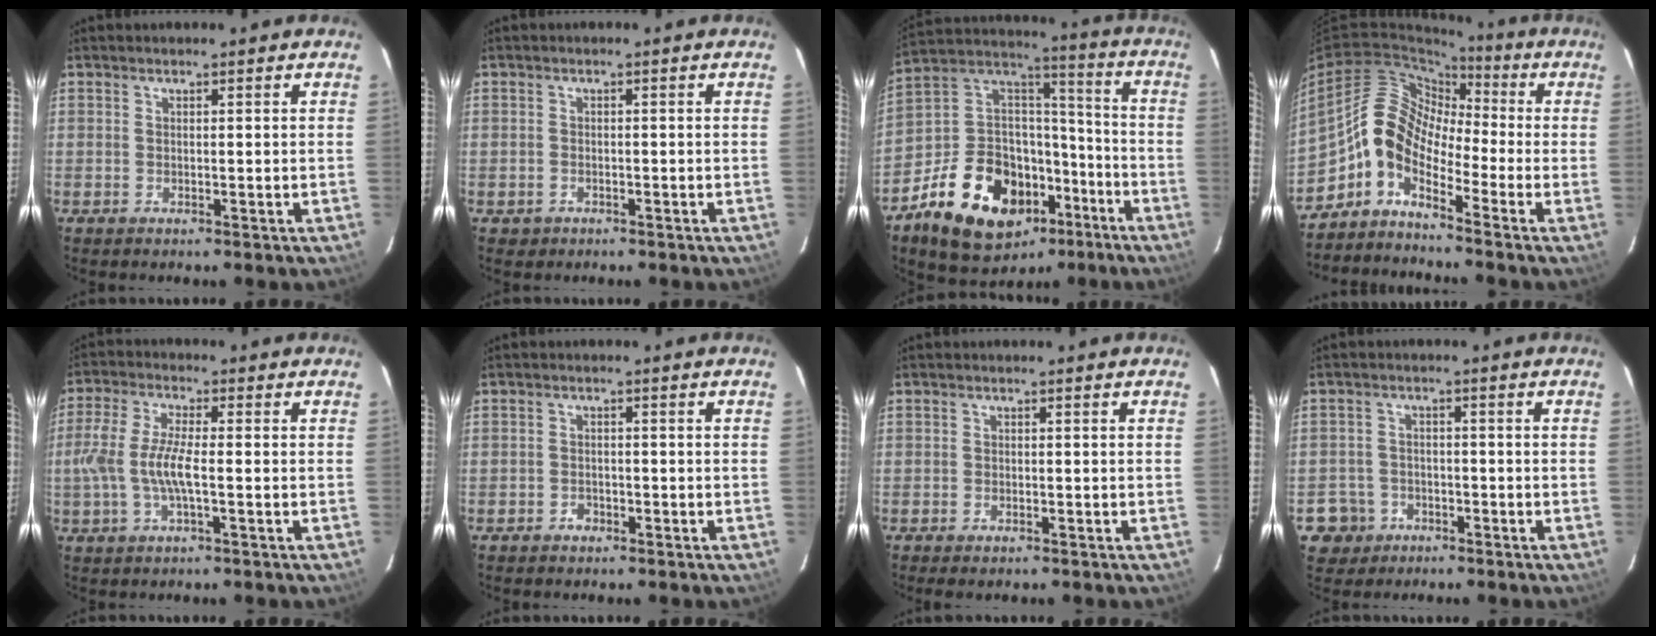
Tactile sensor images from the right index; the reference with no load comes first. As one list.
[{"total": 2.0, "force": [-1.1, 1.7, 0.4], "torque": [-0.013, 0.001, -0.011]}, {"total": 24.1, "force": [-12.1, 15.7, 13.7], "torque": [-0.293, 0.041, -0.178]}, {"total": 8.0, "force": [-3.9, 4.8, 5.0], "torque": [-0.083, 0.021, -0.097]}, {"total": 8.4, "force": [-1.3, 2.1, 8.0], "torque": [-0.170, 0.001, -0.028]}, {"total": 2.1, "force": [-1.5, 1.4, 0.3], "torque": [-0.007, 0.002, -0.023]}, {"total": 1.7, "force": [-1.3, 0.7, 0.8], "torque": [-0.019, -0.005, -0.026]}, {"total": 5.8, "force": [-2.9, 5.0, 0.4], "torque": [-0.026, 0.021, -0.047]}]